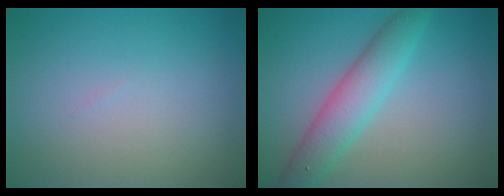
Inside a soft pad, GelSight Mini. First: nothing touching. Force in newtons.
{"total": 4.3, "press": 4.3, "slide": 0.1}